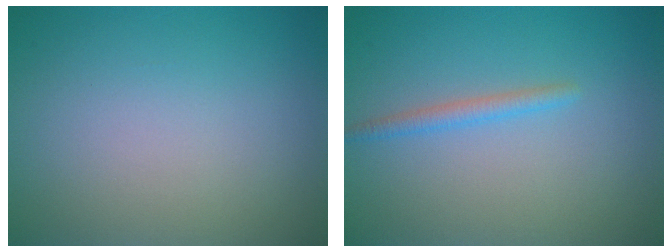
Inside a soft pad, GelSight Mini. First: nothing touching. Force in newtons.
{"total": 1.4, "press": 1.4, "slide": 0.0}